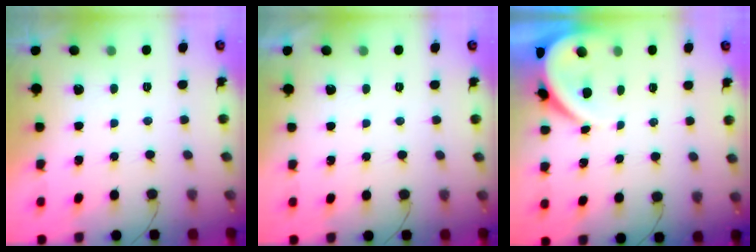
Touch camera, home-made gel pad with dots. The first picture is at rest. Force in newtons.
{"total": 1.0, "press": 1.0, "slide": 0.1}
{"total": 3.7, "press": 3.7, "slide": 0.5}